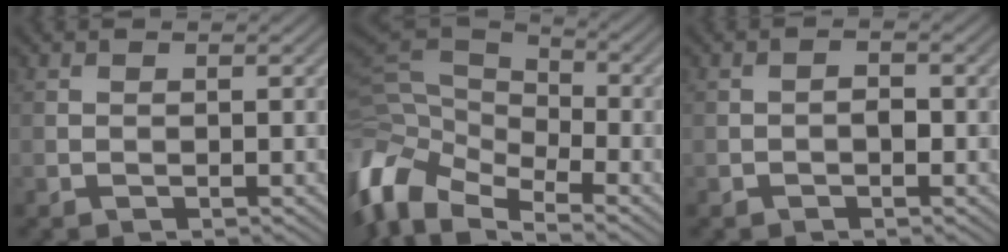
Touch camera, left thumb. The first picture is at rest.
{"total": 11.3, "force": [-4.1, 6.4, 8.4], "torque": [-0.217, -0.002, -0.073]}
{"total": 1.3, "force": [-0.5, 0.7, 1.0], "torque": [-0.015, 0.006, -0.011]}